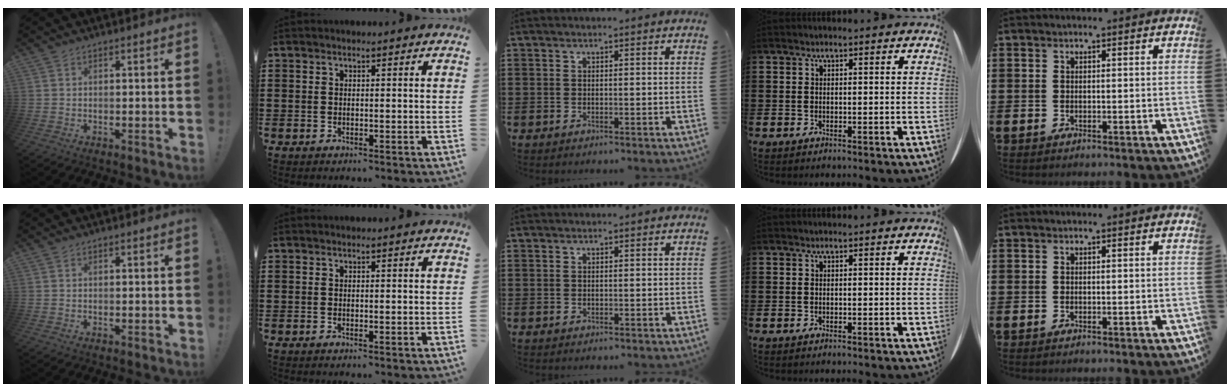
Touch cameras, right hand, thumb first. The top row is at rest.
{}